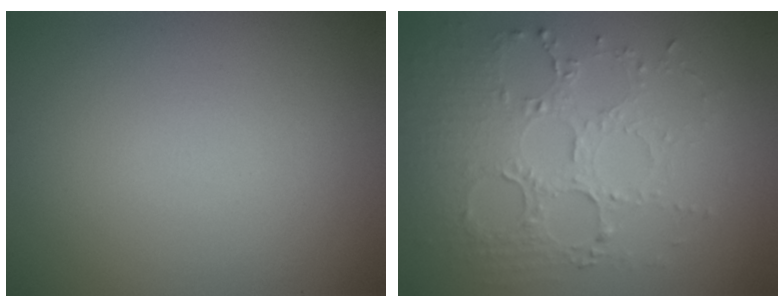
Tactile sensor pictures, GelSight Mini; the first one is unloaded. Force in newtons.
{"total": 4.6, "press": 3.7, "slide": 2.8}